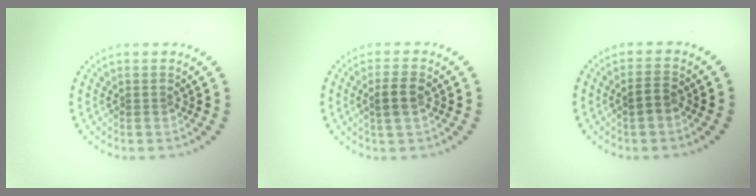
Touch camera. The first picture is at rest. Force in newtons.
{"total": 2.6, "press": 2.5, "slide": 0.7}
{"total": 1.3, "press": 1.2, "slide": 0.6}